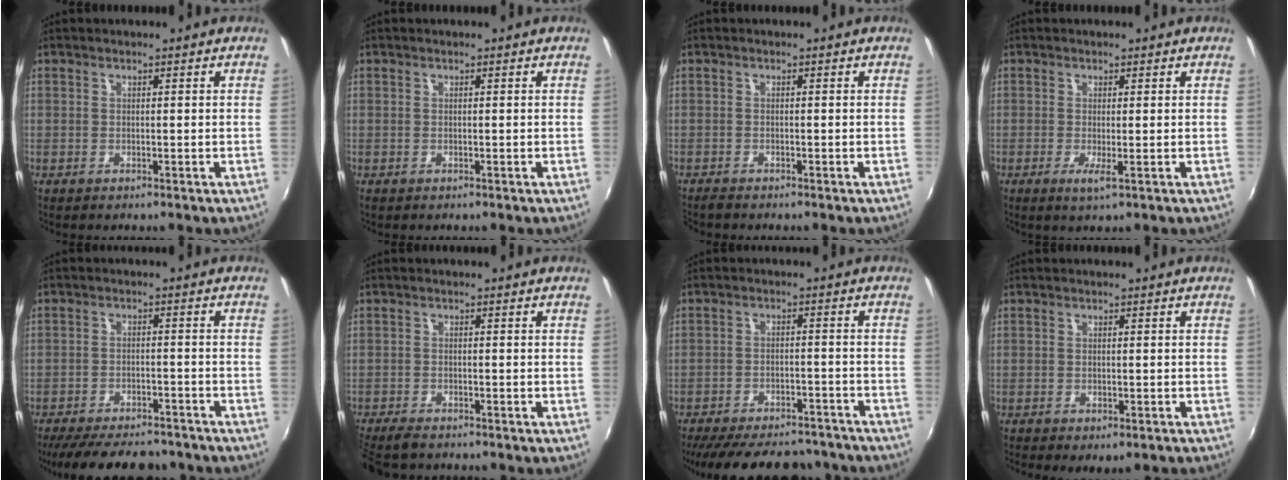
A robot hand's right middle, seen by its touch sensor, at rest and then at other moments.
{"total": 0.0}
{"total": 1.2, "force": [-1.1, 0.2, 0.2], "torque": [-0.006, -0.007, -0.024]}
{"total": 2.1, "force": [-0.5, 0.0, 2.0], "torque": [-0.041, -0.010, -0.010]}
{"total": 16.4, "force": [-13.6, 5.5, 7.2], "torque": [-0.154, -0.015, -0.193]}
{"total": 5.3, "force": [-4.7, 1.3, 2.2], "torque": [-0.063, -0.027, -0.088]}
{"total": 21.0, "force": [-17.8, 7.4, 8.4], "torque": [-0.181, 0.003, -0.232]}
{"total": 3.0, "force": [-1.8, 1.4, 2.0], "torque": [-0.035, -0.018, -0.021]}